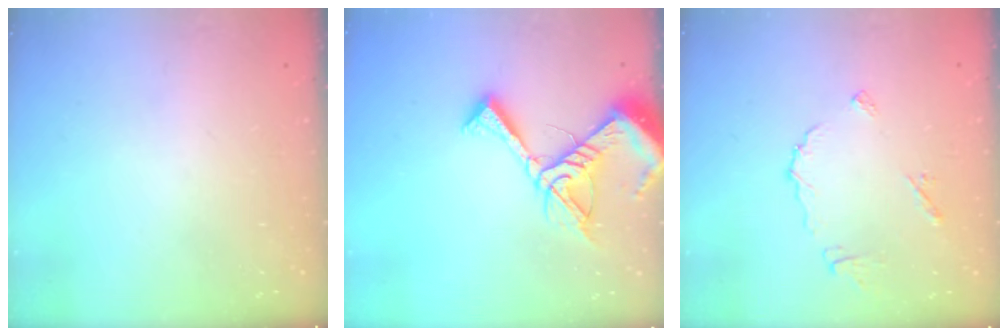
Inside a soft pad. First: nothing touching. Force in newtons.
{"total": 12.8, "press": 12.7, "slide": 1.5}
{"total": 7.8, "press": 7.8, "slide": 0.4}